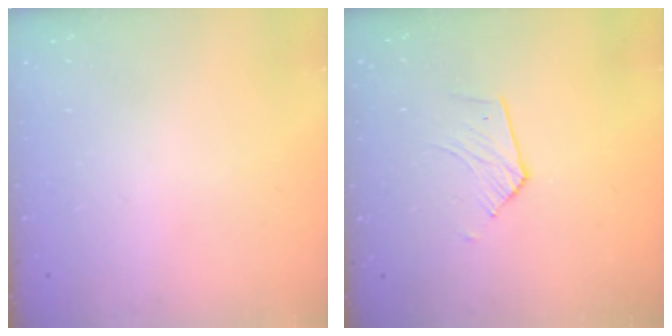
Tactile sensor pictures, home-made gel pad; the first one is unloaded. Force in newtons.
{"total": 5.8, "press": 5.8, "slide": 0.5}